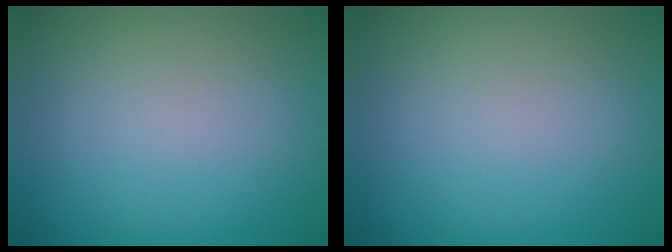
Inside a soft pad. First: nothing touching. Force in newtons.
{"total": 0.0}